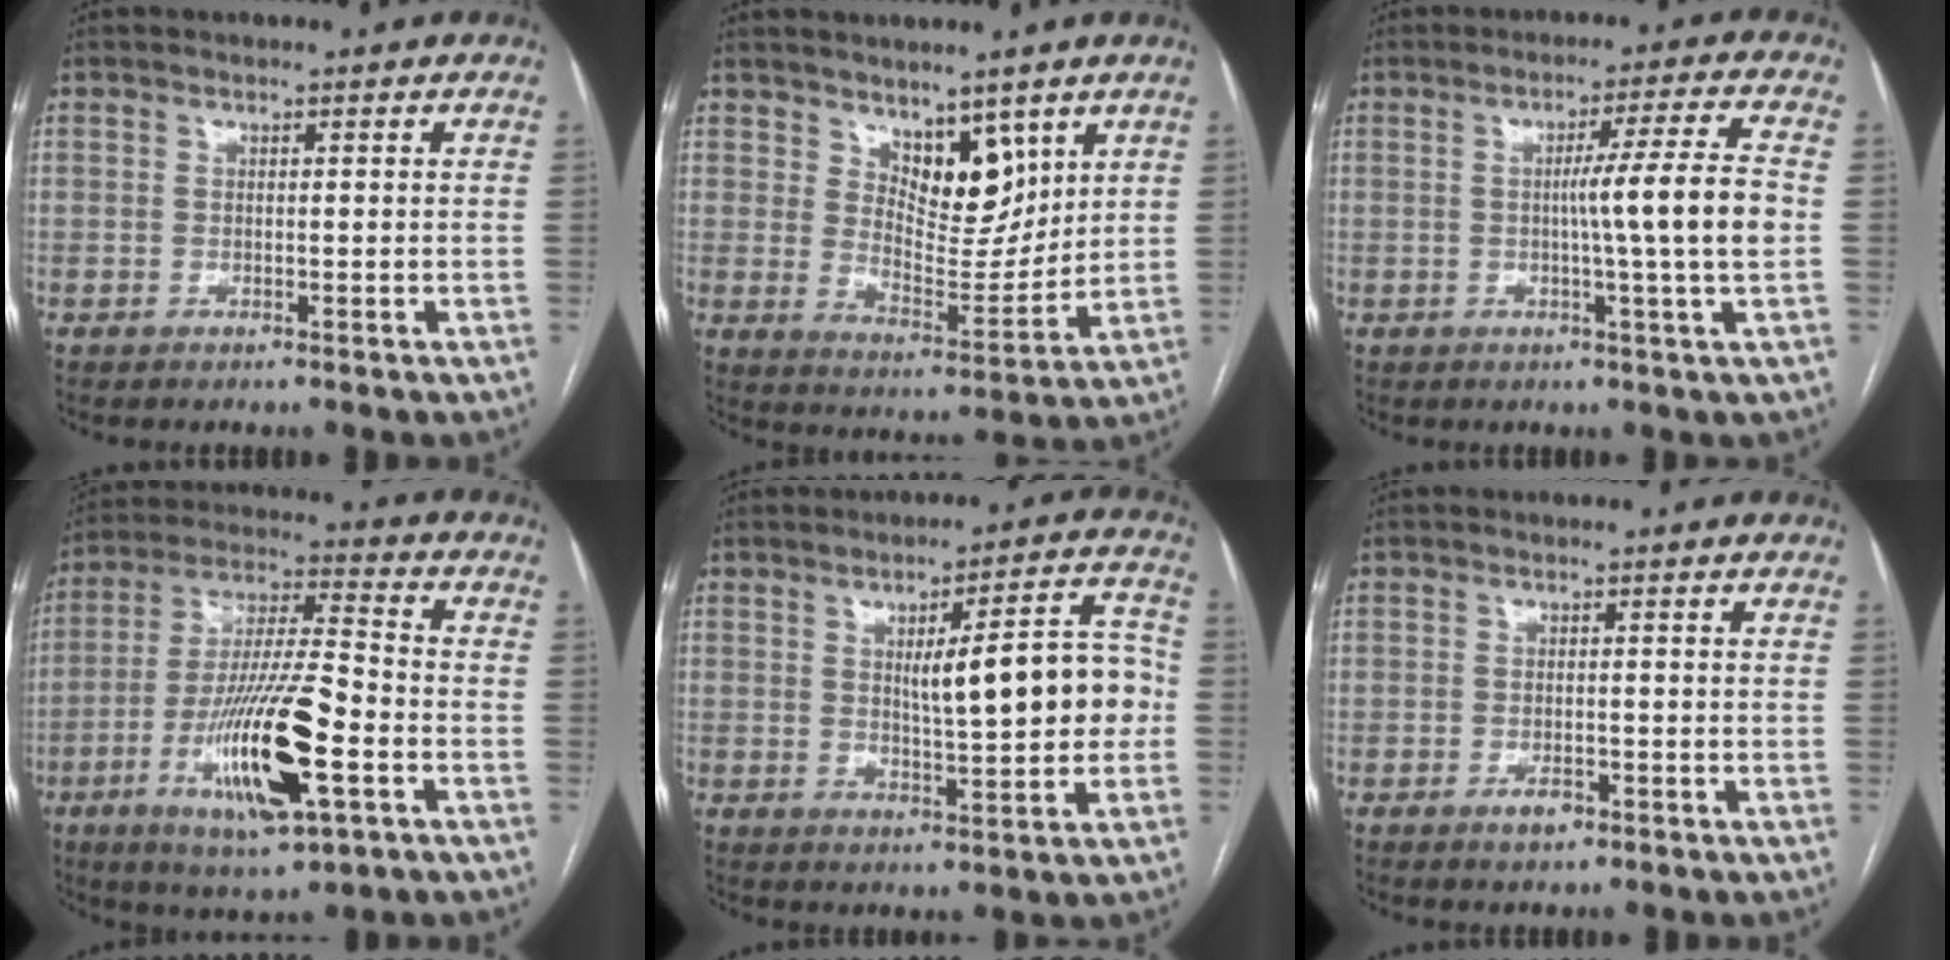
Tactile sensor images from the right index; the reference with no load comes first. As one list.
[{"total": 8.2, "force": [5.0, 3.9, 5.2], "torque": [-0.077, -0.011, 0.093]}, {"total": 8.9, "force": [-0.5, -1.8, 8.8], "torque": [-0.132, 0.000, -0.005]}, {"total": 17.9, "force": [-6.2, 3.0, 16.6], "torque": [-0.320, -0.013, -0.103]}, {"total": 11.9, "force": [0.5, 2.6, 11.6], "torque": [-0.154, 0.026, 0.013]}, {"total": 2.2, "force": [-1.3, 1.1, 1.4], "torque": [-0.022, 0.002, -0.018]}]